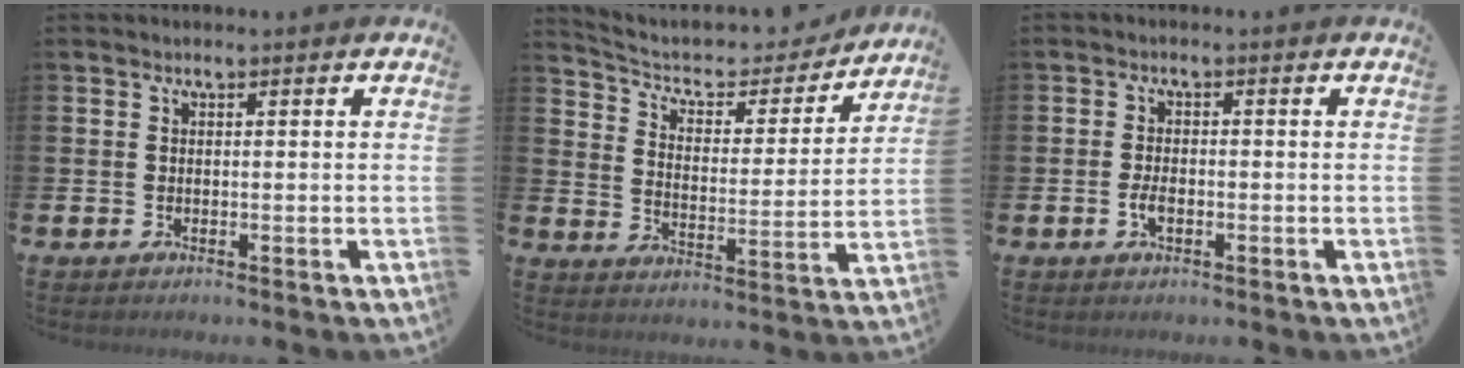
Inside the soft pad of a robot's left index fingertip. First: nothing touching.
{"total": 6.3, "force": [5.6, 2.4, 1.5], "torque": [-0.057, -0.044, 0.091]}
{"total": 2.3, "force": [-0.8, 1.1, 1.8], "torque": [-0.026, -0.002, -0.016]}